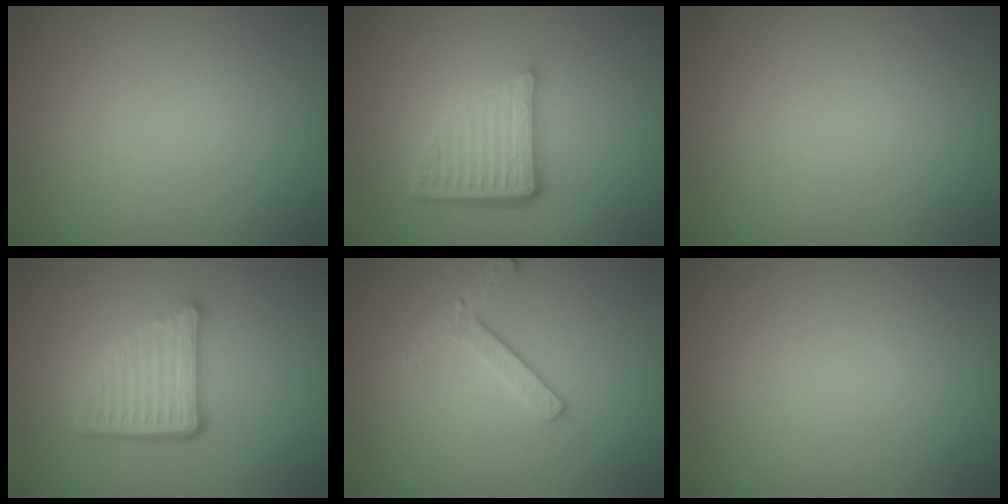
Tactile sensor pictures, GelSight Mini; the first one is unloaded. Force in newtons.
{"total": 5.4, "press": 3.7, "slide": 3.9}
{"total": 0.0}
{"total": 5.0, "press": 3.6, "slide": 3.6}
{"total": 2.5, "press": 2.2, "slide": 1.1}
{"total": 0.0}